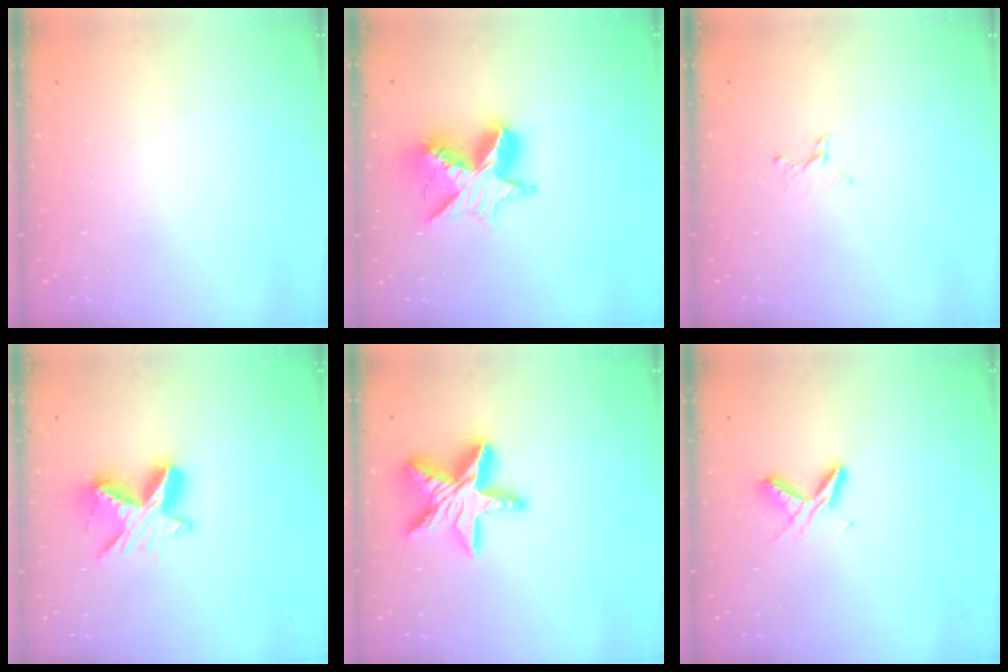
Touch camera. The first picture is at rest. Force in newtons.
{"total": 12.0, "press": 11.9, "slide": 1.3}
{"total": 2.2, "press": 2.2, "slide": 0.1}
{"total": 11.1, "press": 11.1, "slide": 0.5}
{"total": 16.1, "press": 16.1, "slide": 1.2}
{"total": 5.8, "press": 5.8, "slide": 0.5}